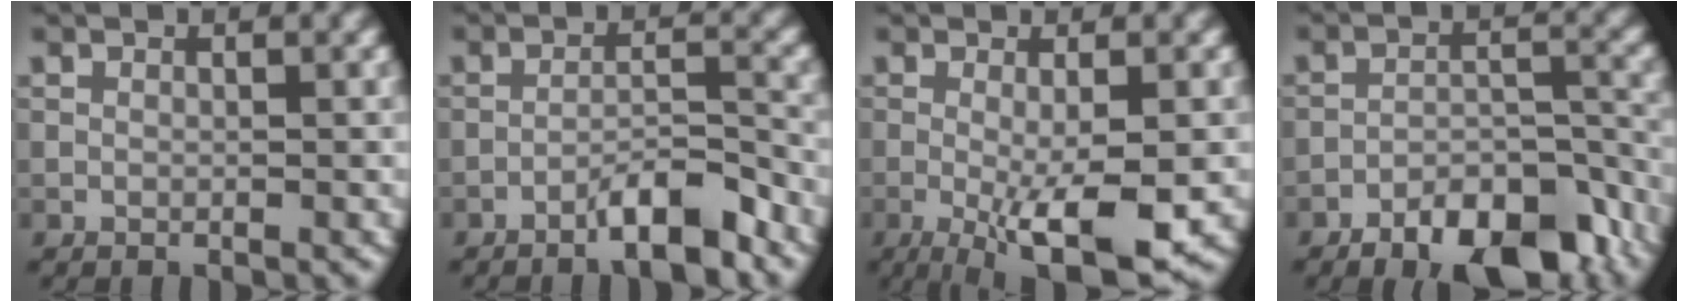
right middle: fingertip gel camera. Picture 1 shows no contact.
{"total": 4.5, "force": [-3.3, 0.8, 3.0], "torque": [-0.047, 0.012, -0.060]}
{"total": 7.6, "force": [-2.2, 1.7, 7.1], "torque": [-0.114, -0.019, -0.031]}
{"total": 10.0, "force": [-7.2, 3.8, 5.8], "torque": [-0.076, -0.001, -0.110]}